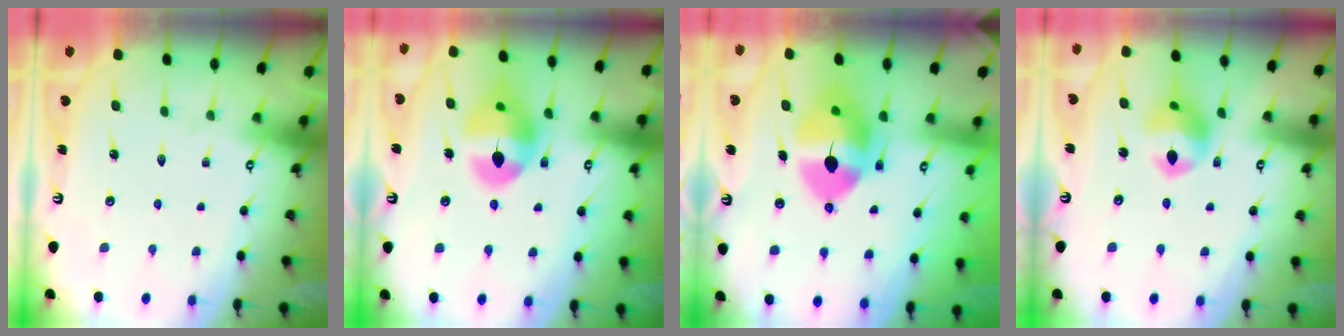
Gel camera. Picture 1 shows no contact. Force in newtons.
{"total": 13.5, "press": 13.4, "slide": 1.9}
{"total": 12.9, "press": 12.8, "slide": 1.8}
{"total": 11.6, "press": 11.5, "slide": 1.7}